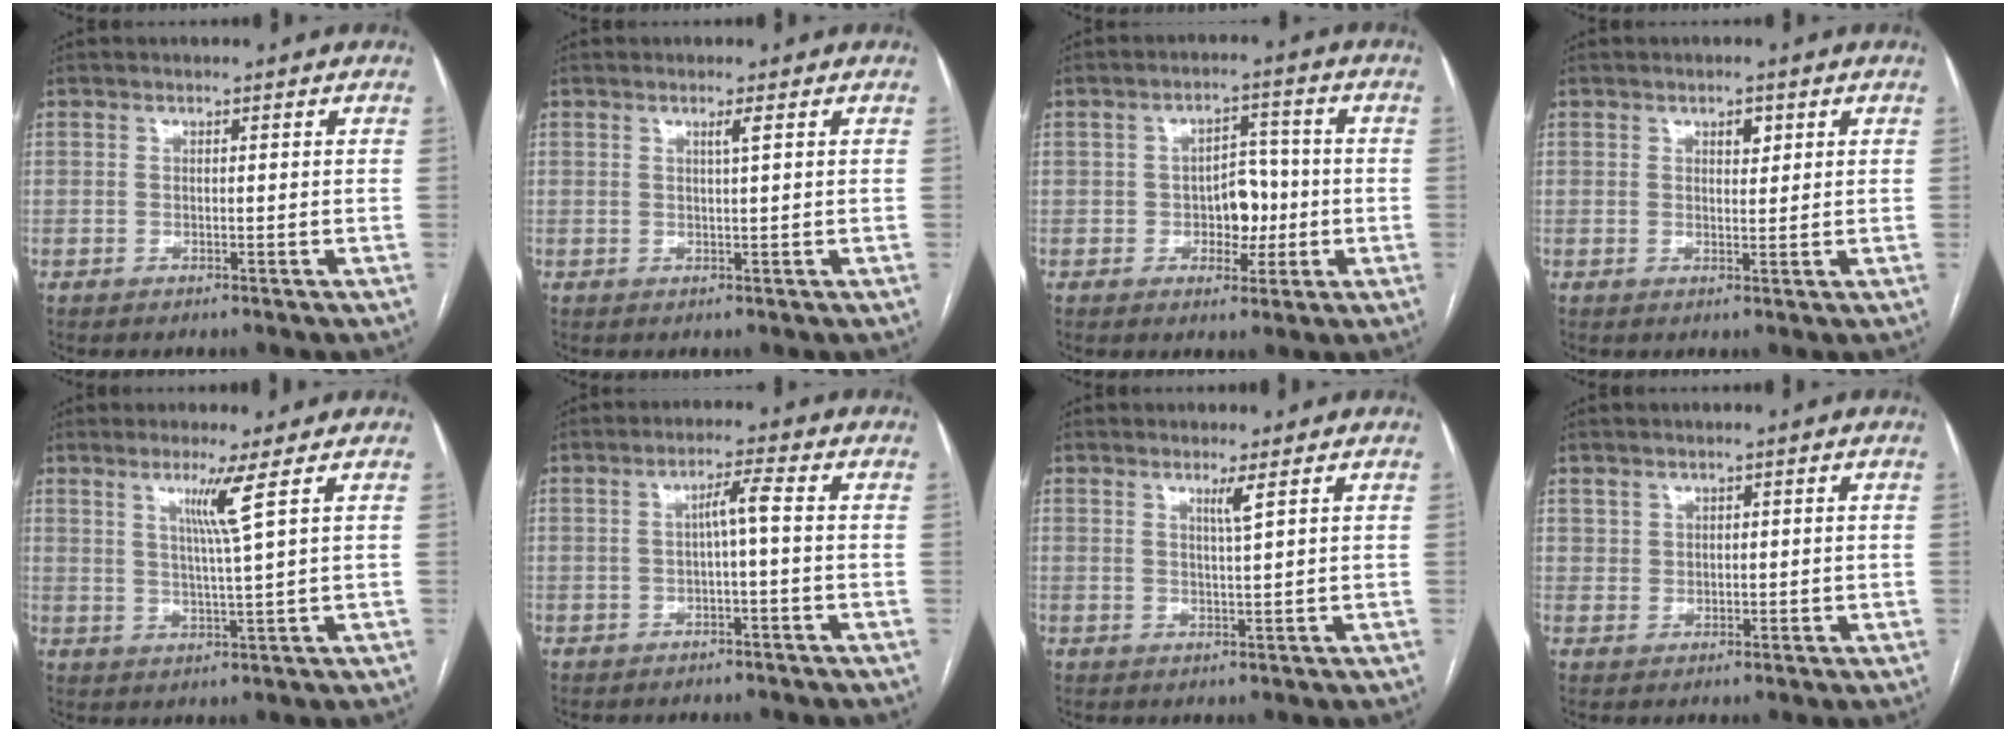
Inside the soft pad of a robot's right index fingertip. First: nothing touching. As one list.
[{"total": 1.6, "force": [0.6, -0.3, 1.4], "torque": [-0.028, -0.003, 0.011]}, {"total": 5.9, "force": [-0.9, 3.8, 4.4], "torque": [-0.063, 0.017, -0.010]}, {"total": 2.2, "force": [1.1, 1.0, 1.6], "torque": [-0.026, -0.002, 0.017]}, {"total": 5.1, "force": [2.5, -1.7, 4.2], "torque": [-0.080, -0.014, 0.049]}, {"total": 3.1, "force": [-0.2, -0.1, 3.1], "torque": [-0.055, 0.009, -0.002]}, {"total": 2.2, "force": [1.2, -0.6, 1.7], "torque": [-0.033, -0.012, 0.023]}, {"total": 1.7, "force": [1.0, 1.3, 0.3], "torque": [0.000, 0.000, 0.016]}]